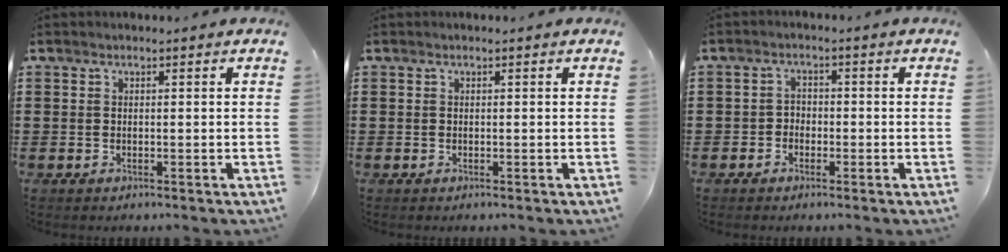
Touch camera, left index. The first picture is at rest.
{"total": 0.0}
{"total": 1.7, "force": [-1.2, 1.2, 0.3], "torque": [-0.011, 0.004, -0.027]}